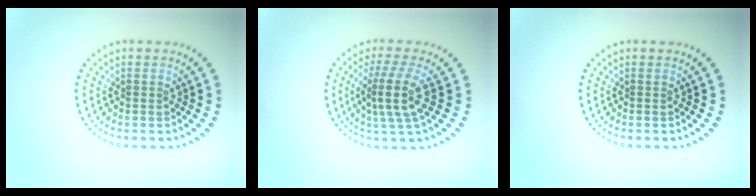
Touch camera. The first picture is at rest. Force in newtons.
{"total": 4.0, "press": 3.3, "slide": 2.3}
{"total": 0.0}